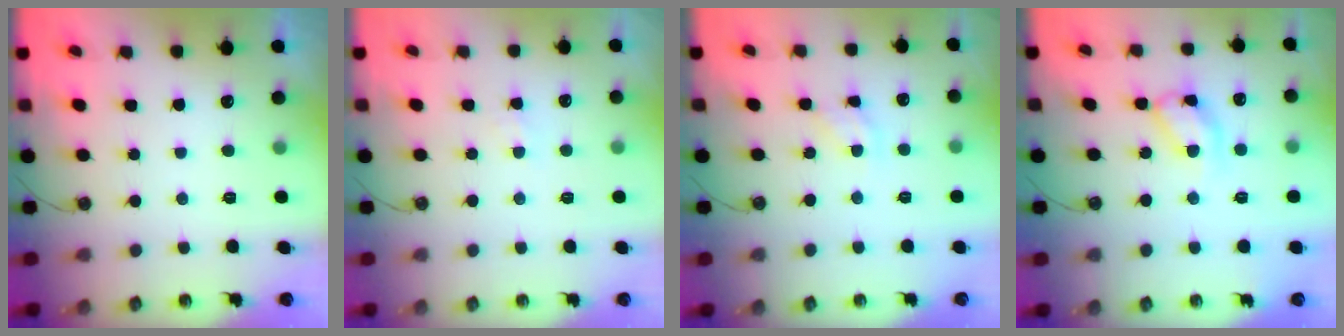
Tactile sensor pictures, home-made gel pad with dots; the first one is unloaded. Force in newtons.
{"total": 4.0, "press": 3.9, "slide": 0.6}
{"total": 6.2, "press": 6.2, "slide": 0.4}
{"total": 14.1, "press": 14.1, "slide": 0.9}